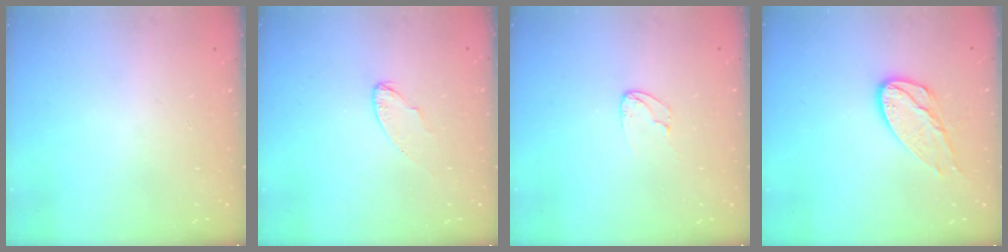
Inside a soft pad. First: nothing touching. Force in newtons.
{"total": 4.4, "press": 4.4, "slide": 0.4}
{"total": 4.4, "press": 4.4, "slide": 0.3}
{"total": 10.9, "press": 10.9, "slide": 0.5}